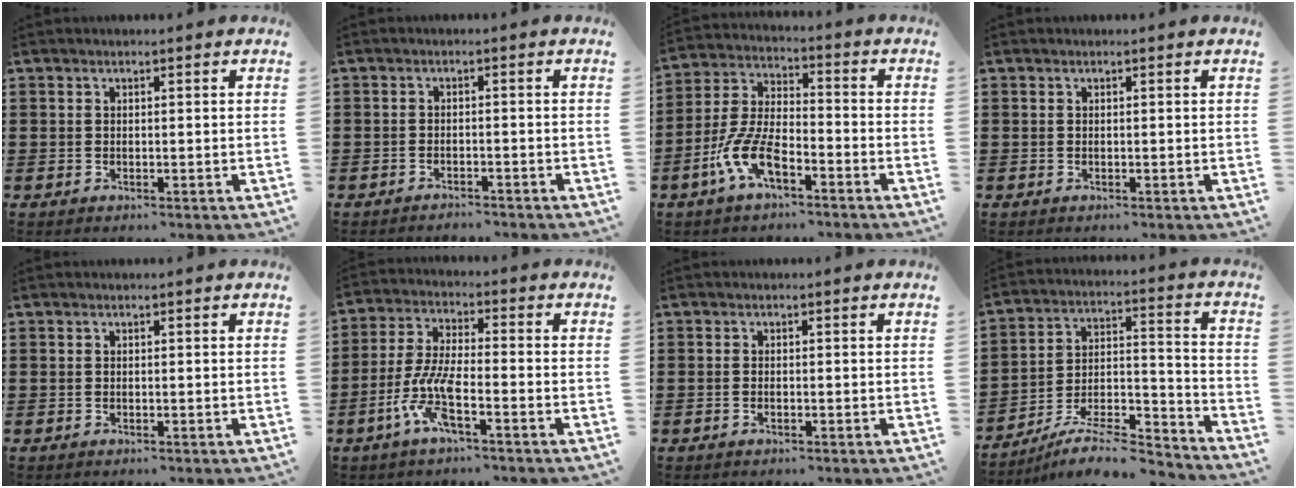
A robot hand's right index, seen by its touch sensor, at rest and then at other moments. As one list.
[{"total": 1.3, "force": [-1.3, 0.0, -0.1], "torque": [-0.003, 0.003, -0.027]}, {"total": 8.6, "force": [-4.9, 3.1, 6.4], "torque": [-0.168, -0.010, -0.101]}, {"total": 0.0}, {"total": 0.0}, {"total": 7.9, "force": [-4.1, 1.7, 6.6], "torque": [-0.157, -0.013, -0.080]}, {"total": 0.6, "force": [-0.3, 0.0, 0.5], "torque": [-0.012, -0.008, -0.003]}, {"total": 9.2, "force": [-7.9, 2.2, 4.2], "torque": [-0.061, 0.022, -0.150]}]